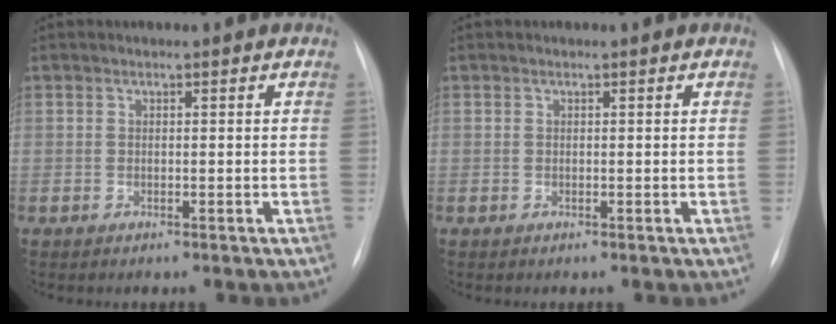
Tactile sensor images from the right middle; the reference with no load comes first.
{"total": 0.0}